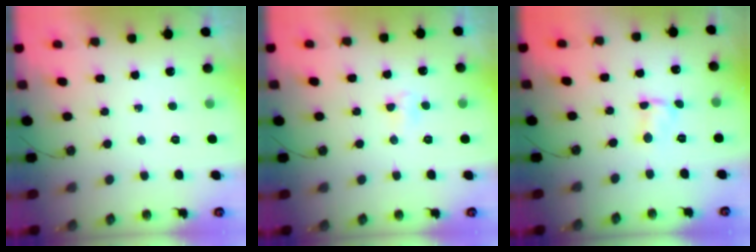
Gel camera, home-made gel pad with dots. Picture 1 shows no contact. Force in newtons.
{"total": 3.4, "press": 3.3, "slide": 0.6}
{"total": 2.2, "press": 2.1, "slide": 0.3}